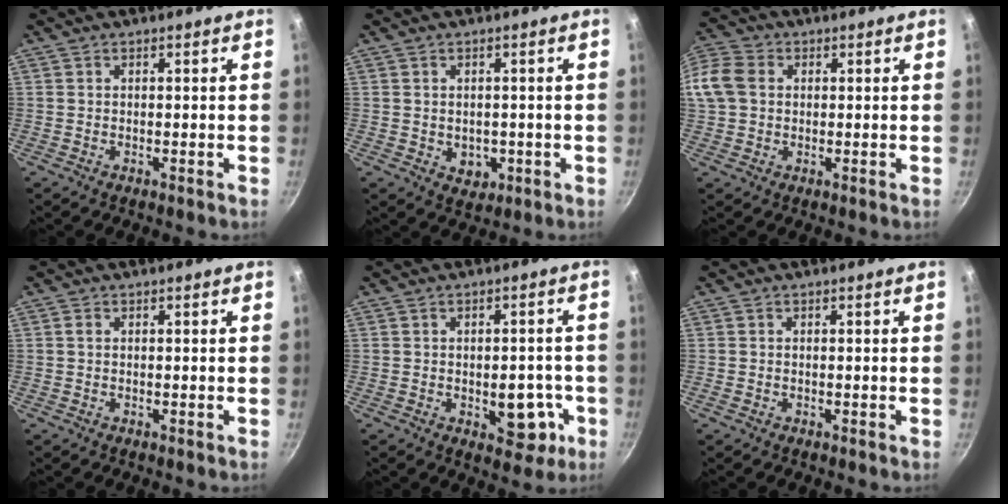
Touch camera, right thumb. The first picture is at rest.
{"total": 3.9, "force": [-0.6, 3.2, 2.2], "torque": [-0.019, 0.001, 0.002]}
{"total": 17.4, "force": [2.7, 14.3, 9.4], "torque": [-0.245, 0.046, 0.040]}
{"total": 0.5, "force": [0.1, 0.4, 0.4], "torque": [-0.007, 0.002, 0.001]}
{"total": 8.1, "force": [-2.2, 4.8, 6.1], "torque": [-0.043, 0.013, -0.022]}
{"total": 0.0}